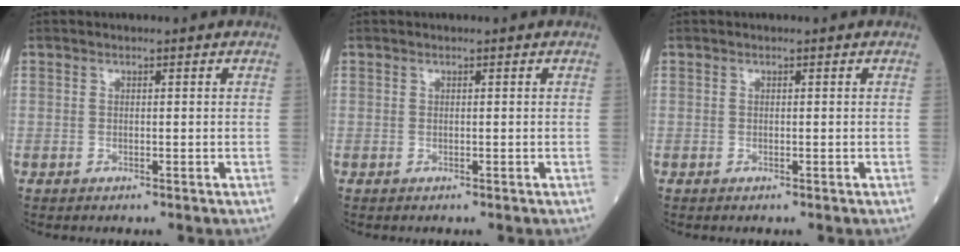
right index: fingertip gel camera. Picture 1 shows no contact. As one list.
[{"total": 0.0}, {"total": 0.0}]